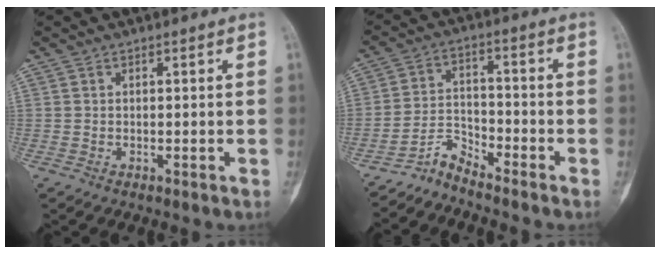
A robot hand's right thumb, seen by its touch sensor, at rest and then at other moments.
{"total": 4.9, "force": [-4.8, 0.8, 0.6], "torque": [-0.007, 0.043, -0.095]}